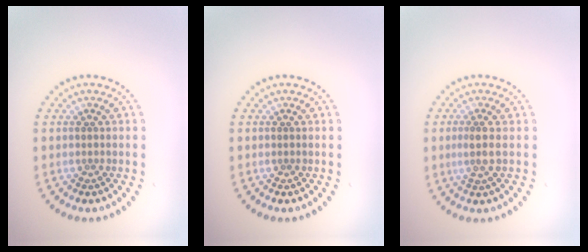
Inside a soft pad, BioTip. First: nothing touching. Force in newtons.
{"total": 0.0}
{"total": 1.5, "press": 1.1, "slide": 1.0}